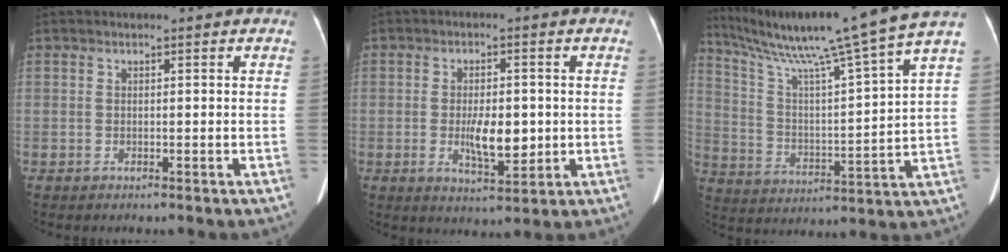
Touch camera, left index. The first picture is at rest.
{"total": 6.5, "force": [-0.7, 2.5, 6.0], "torque": [-0.108, -0.011, -0.009]}
{"total": 21.3, "force": [17.0, -2.4, 12.6], "torque": [-0.219, -0.016, 0.262]}